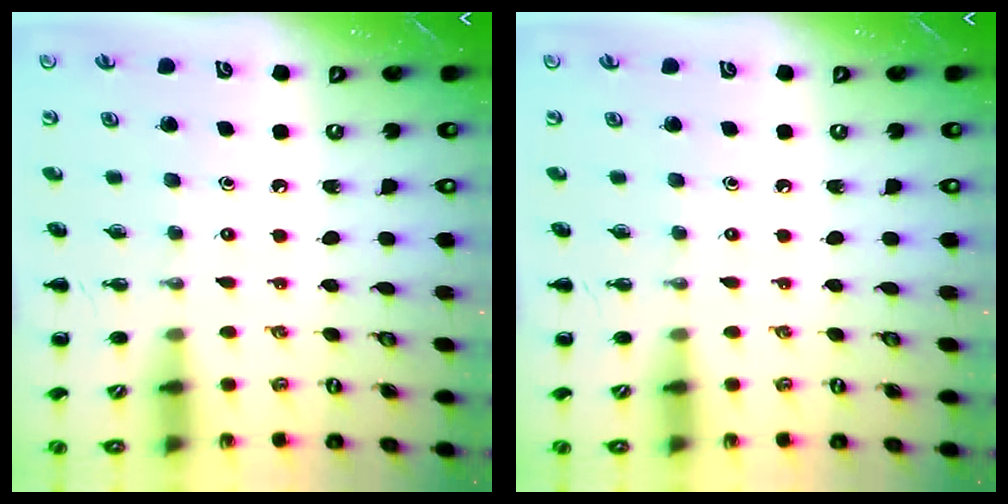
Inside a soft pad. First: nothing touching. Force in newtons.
{"total": 0.0}